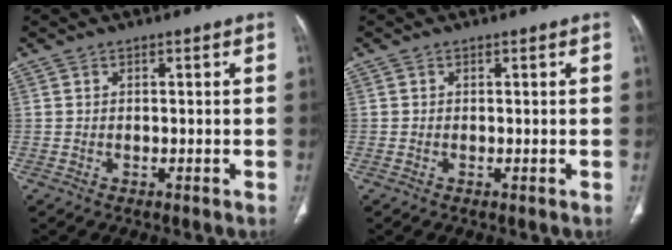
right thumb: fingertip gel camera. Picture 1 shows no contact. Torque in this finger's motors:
{"motor_torque": [0.15, 0.17, 0.05, 0.11, 0.01]}